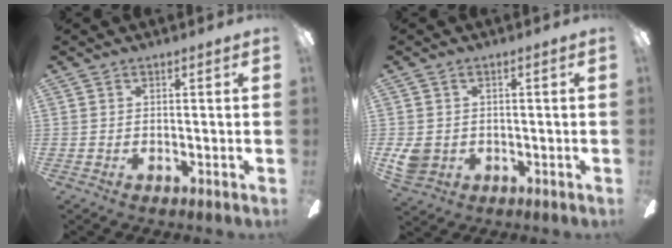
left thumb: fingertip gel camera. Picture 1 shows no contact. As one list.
[{"total": 4.7, "force": [-0.3, 4.1, 2.4], "torque": [-0.049, 0.005, -0.004]}]